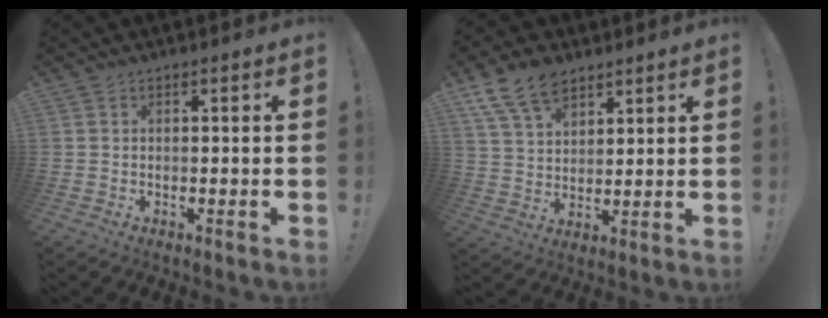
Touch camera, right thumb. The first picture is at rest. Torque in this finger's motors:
{"motor_torque": [0.59, 0.92, 0.20, 0.07, 0.20]}